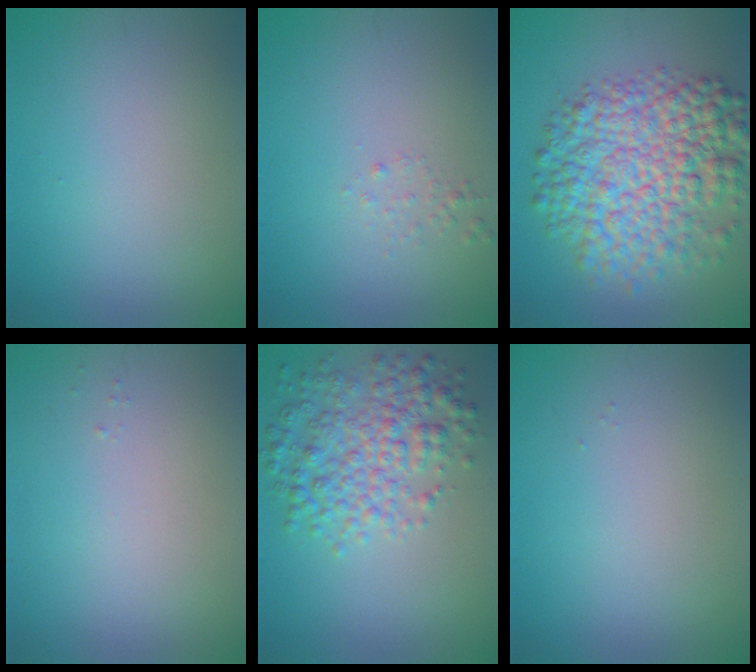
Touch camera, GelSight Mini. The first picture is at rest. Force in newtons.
{"total": 0.8, "press": 0.8, "slide": 0.1}
{"total": 10.2, "press": 10.2, "slide": 0.2}
{"total": 0.0}
{"total": 5.5, "press": 5.5, "slide": 0.1}
{"total": 0.0}